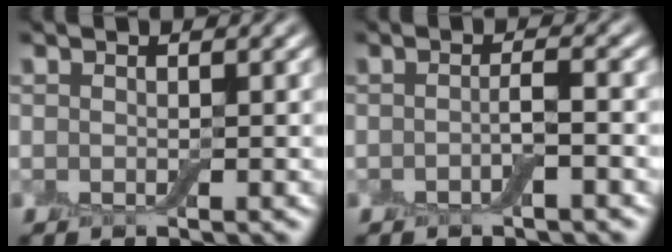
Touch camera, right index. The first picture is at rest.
{"total": 1.5, "force": [-0.5, 0.3, 1.4], "torque": [-0.026, 0.001, -0.011]}